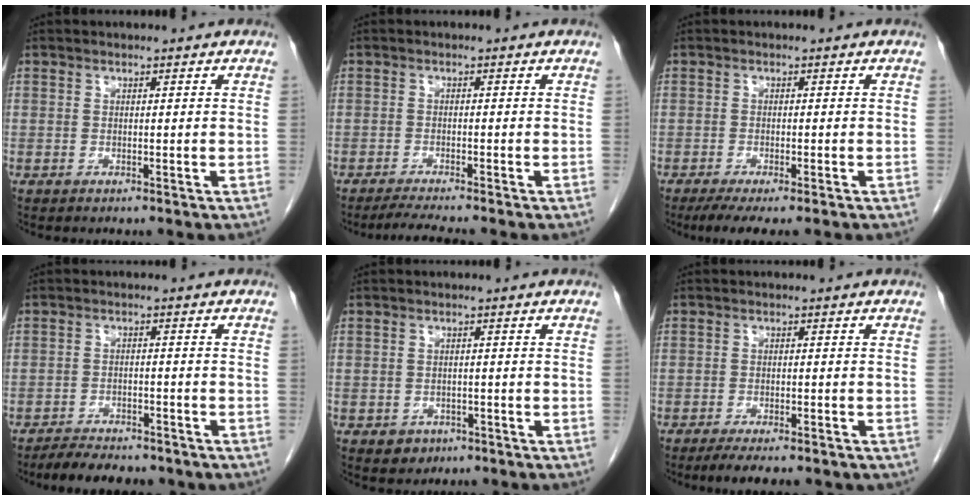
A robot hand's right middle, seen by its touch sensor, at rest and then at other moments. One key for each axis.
{"total": 3.9, "fx": -3.4, "fy": -0.8, "fz": 1.6, "tx": -0.033, "ty": -0.017, "tz": -0.061}
{"total": 5.8, "fx": -4.3, "fy": 0.8, "fz": 3.8, "tx": -0.057, "ty": -0.015, "tz": -0.065}
{"total": 7.8, "fx": -6.7, "fy": 2.5, "fz": 3.2, "tx": -0.050, "ty": -0.004, "tz": -0.094}
{"total": 2.5, "fx": -1.3, "fy": 2.0, "fz": 0.6, "tx": -0.007, "ty": 0.007, "tz": -0.010}
{"total": 7.7, "fx": -6.1, "fy": 2.0, "fz": 4.3, "tx": -0.054, "ty": -0.009, "tz": -0.080}